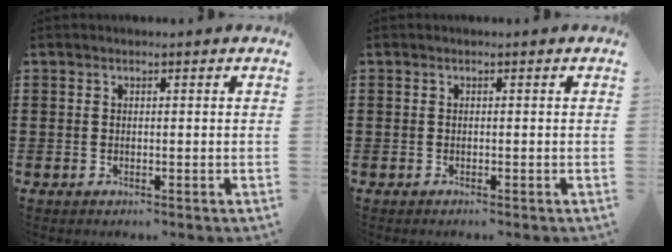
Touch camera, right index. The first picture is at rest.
{"total": 0.0}